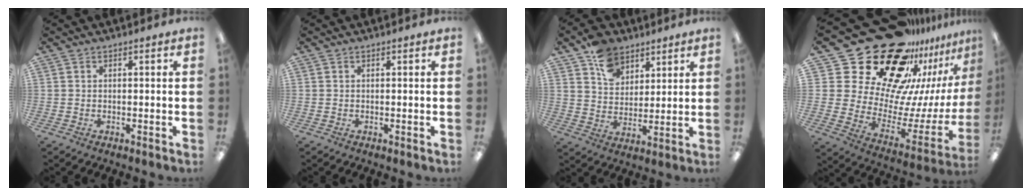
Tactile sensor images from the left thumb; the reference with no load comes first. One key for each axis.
{"total": 0.0}
{"total": 10.5, "fx": 6.9, "fy": 7.3, "fz": 3.1, "tx": -0.054, "ty": -0.032, "tz": 0.131}
{"total": 32.9, "fx": 21.8, "fy": 18.0, "fz": 16.8, "tx": -0.280, "ty": -0.189, "tz": 0.429}